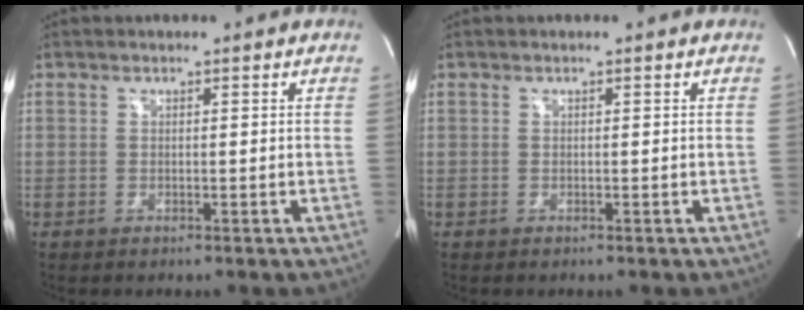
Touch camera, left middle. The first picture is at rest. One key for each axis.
{"total": 0.0}